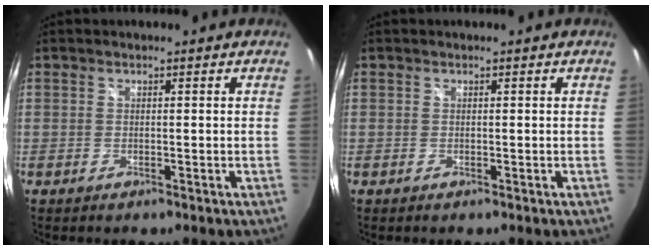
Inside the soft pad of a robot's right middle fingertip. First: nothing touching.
{"total": 0.0}